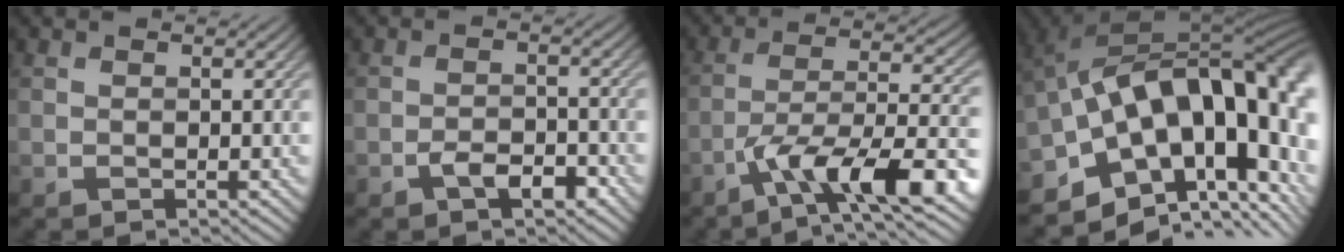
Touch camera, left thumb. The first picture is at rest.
{"total": 3.3, "force": [-2.0, 1.5, 2.1], "torque": [-0.035, 0.005, -0.038]}
{"total": 12.0, "force": [-6.4, 3.5, 9.5], "torque": [-0.161, 0.001, -0.114]}
{"total": 18.7, "force": [-2.1, 10.0, 15.7], "torque": [-0.193, -0.015, -0.018]}